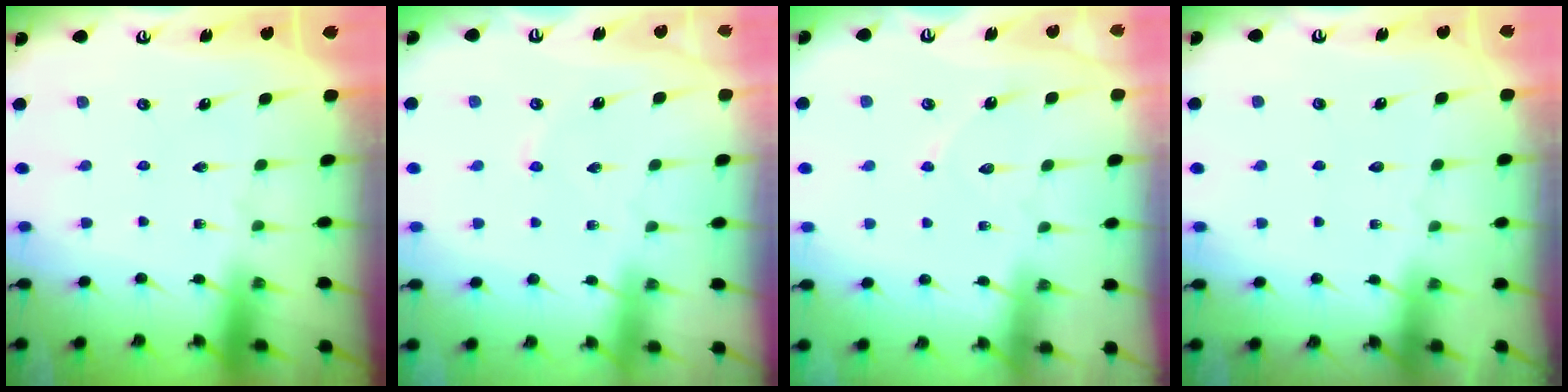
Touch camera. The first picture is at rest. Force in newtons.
{"total": 1.7, "press": 1.7, "slide": 0.3}
{"total": 4.1, "press": 4.1, "slide": 0.5}
{"total": 0.8, "press": 0.8, "slide": 0.2}